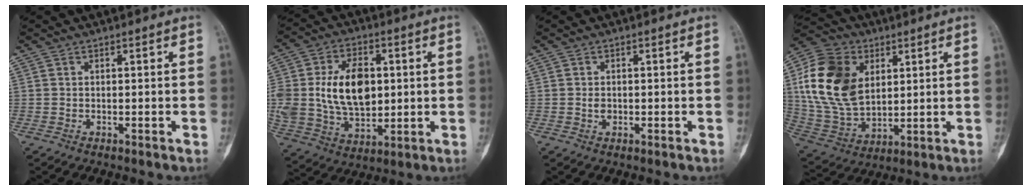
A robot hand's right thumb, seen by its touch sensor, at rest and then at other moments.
{"total": 18.3, "force": [2.2, 12.2, 13.5], "torque": [-0.238, -0.005, 0.050]}
{"total": 1.3, "force": [-0.1, 1.0, 0.8], "torque": [-0.008, 0.003, -0.002]}
{"total": 19.7, "force": [4.9, 13.7, 13.3], "torque": [-0.248, -0.011, 0.098]}